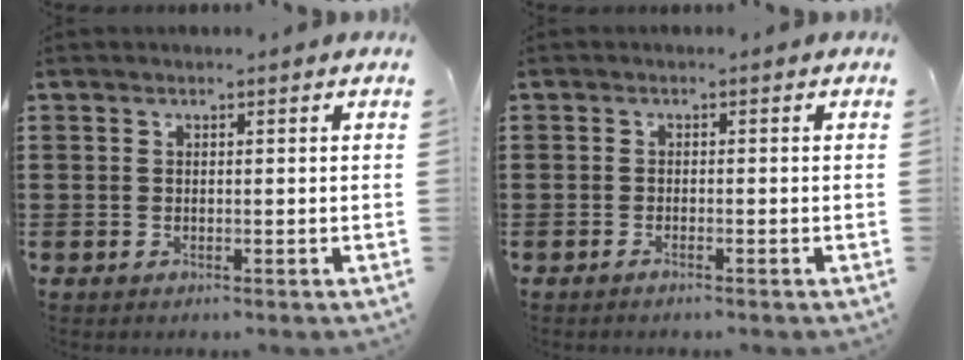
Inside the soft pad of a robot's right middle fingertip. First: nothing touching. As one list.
[{"total": 0.7, "force": [-0.6, 0.0, 0.4], "torque": [-0.008, -0.001, -0.011]}]